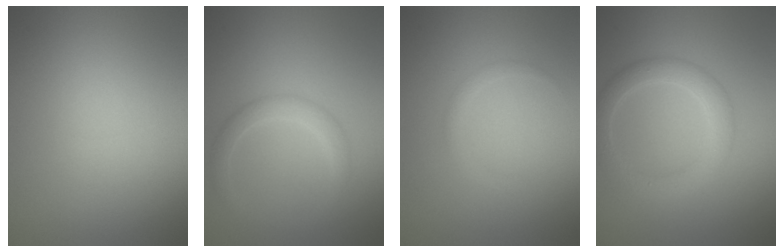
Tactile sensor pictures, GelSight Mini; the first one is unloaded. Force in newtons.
{"total": 2.1, "press": 2.1, "slide": 0.1}
{"total": 1.0, "press": 1.0, "slide": 0.0}
{"total": 3.5, "press": 3.5, "slide": 0.0}